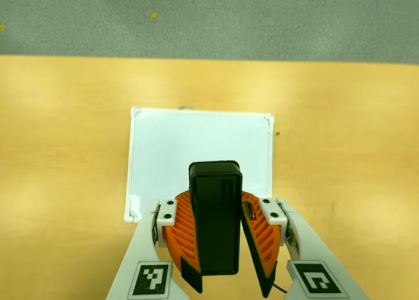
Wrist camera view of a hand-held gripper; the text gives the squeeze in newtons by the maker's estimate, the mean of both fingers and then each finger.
{"total": 10.2, "left": 10.3, "right": 10.2}